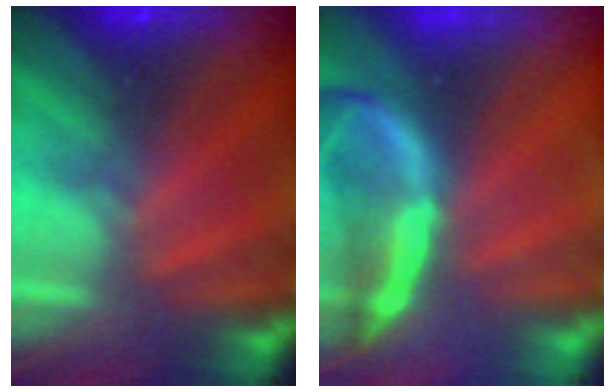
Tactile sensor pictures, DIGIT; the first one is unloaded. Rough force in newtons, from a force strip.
{"total": 2.0}